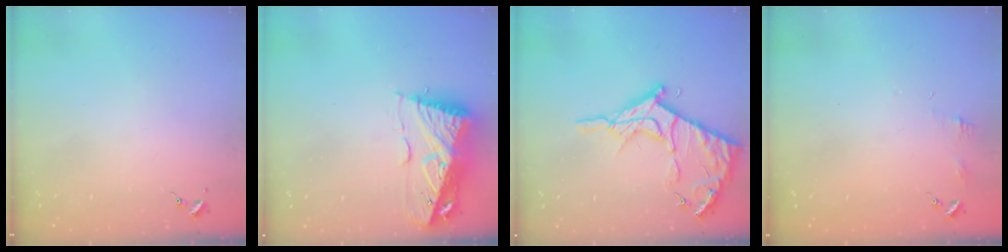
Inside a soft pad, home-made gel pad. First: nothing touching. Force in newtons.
{"total": 10.8, "press": 10.7, "slide": 1.0}
{"total": 16.8, "press": 16.8, "slide": 1.3}
{"total": 4.5, "press": 4.5, "slide": 0.5}